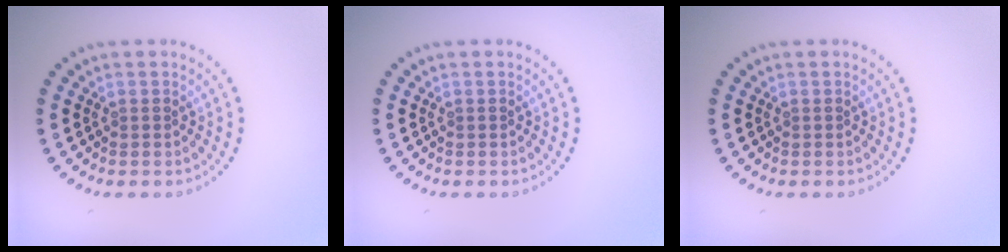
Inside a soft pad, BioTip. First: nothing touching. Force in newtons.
{"total": 0.0}
{"total": 0.0}